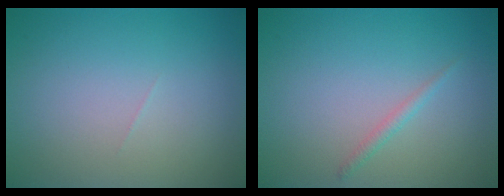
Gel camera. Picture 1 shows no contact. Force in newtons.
{"total": 0.9, "press": 0.9, "slide": 0.1}